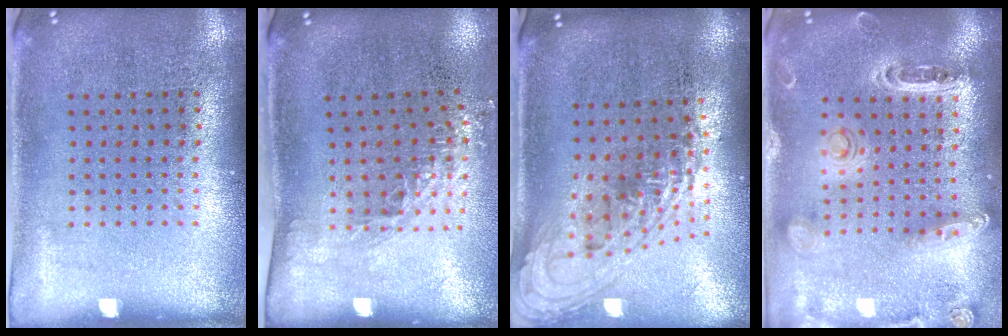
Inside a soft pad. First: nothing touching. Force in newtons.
{"total": 1.4, "press": 1.0, "slide": 1.0}
{"total": 2.0, "press": 1.5, "slide": 1.3}
{"total": 1.3, "press": 1.3, "slide": 0.2}